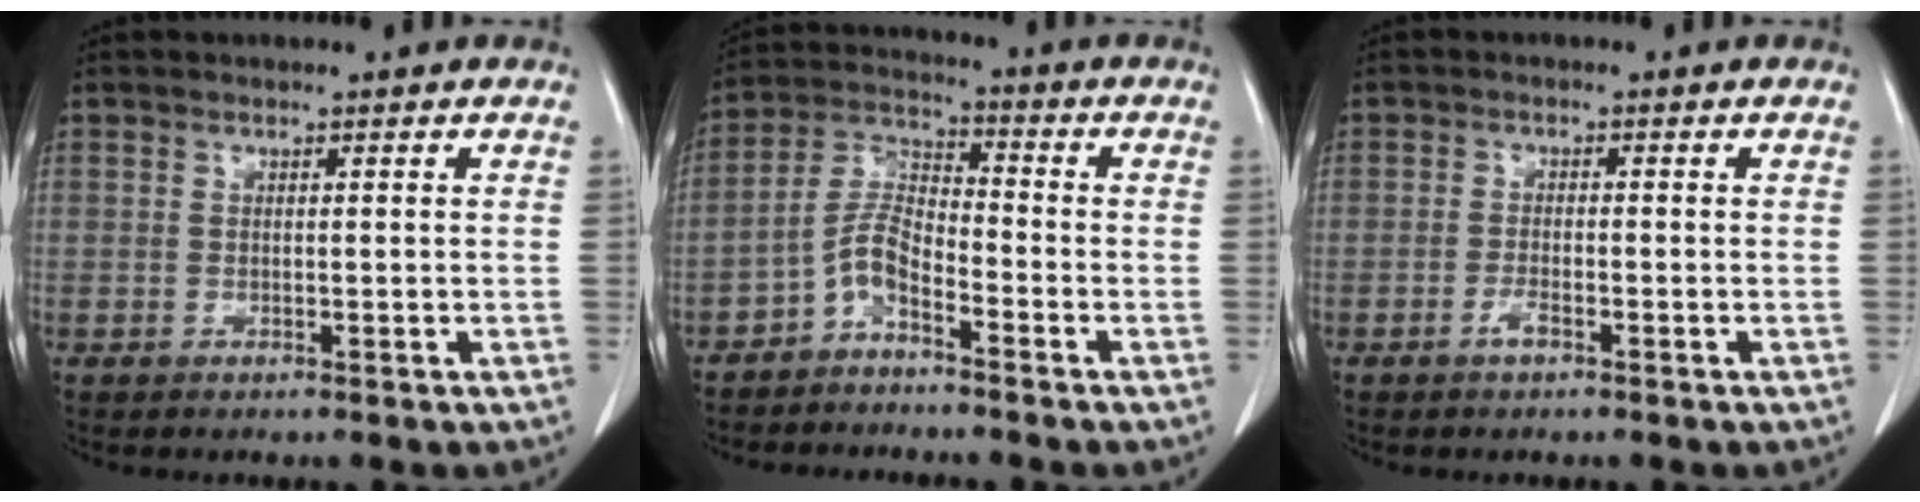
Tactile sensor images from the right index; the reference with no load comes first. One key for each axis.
{"total": 5.3, "fx": -3.6, "fy": 1.7, "fz": 3.5, "tx": -0.079, "ty": 0.010, "tz": -0.076}
{"total": 1.8, "fx": -1.2, "fy": 0.4, "fz": 1.3, "tx": -0.026, "ty": 0.001, "tz": -0.023}